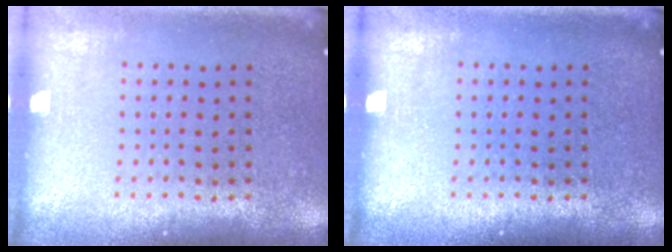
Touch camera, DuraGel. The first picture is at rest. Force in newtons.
{"total": 0.0}